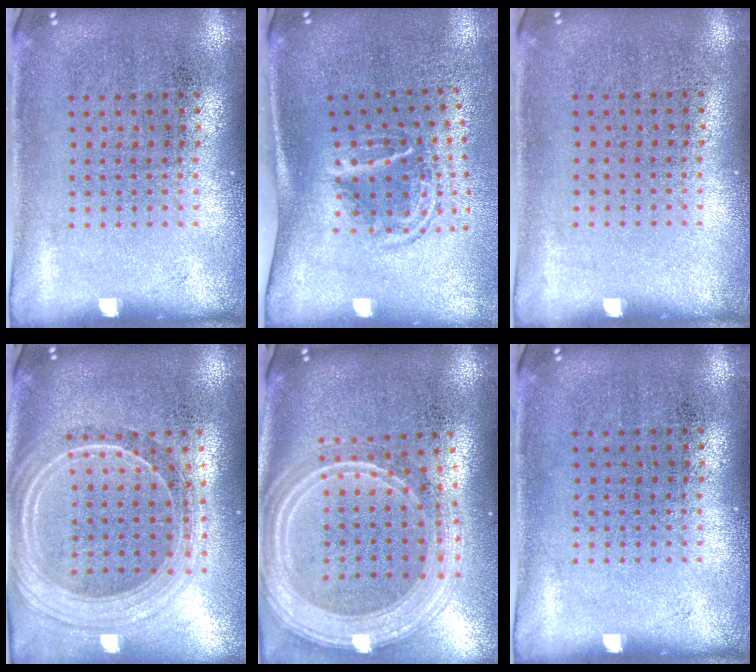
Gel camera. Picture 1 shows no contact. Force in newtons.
{"total": 1.7, "press": 1.1, "slide": 1.3}
{"total": 0.0}
{"total": 2.4, "press": 2.0, "slide": 1.2}
{"total": 3.0, "press": 2.4, "slide": 1.8}
{"total": 0.0}